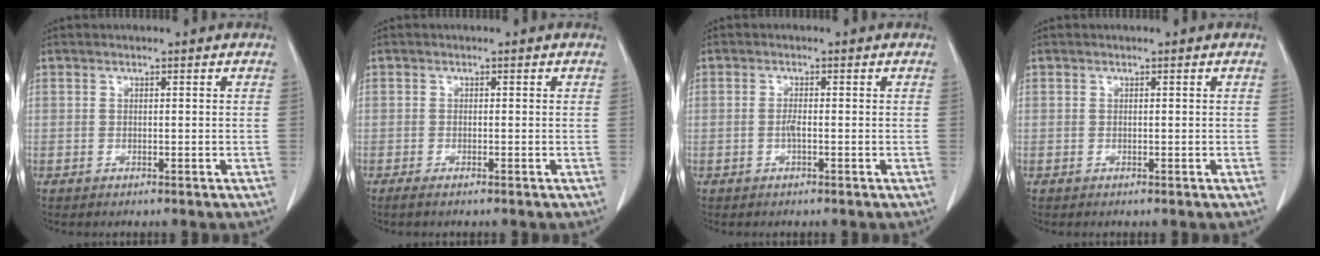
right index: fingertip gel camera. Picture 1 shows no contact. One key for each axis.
{"total": 1.3, "fx": -1.0, "fy": 0.0, "fz": 0.8, "tx": -0.014, "ty": -0.003, "tz": -0.016}
{"total": 1.1, "fx": -0.3, "fy": 0.1, "fz": 1.1, "tx": -0.026, "ty": 0.000, "tz": -0.007}
{"total": 0.0}